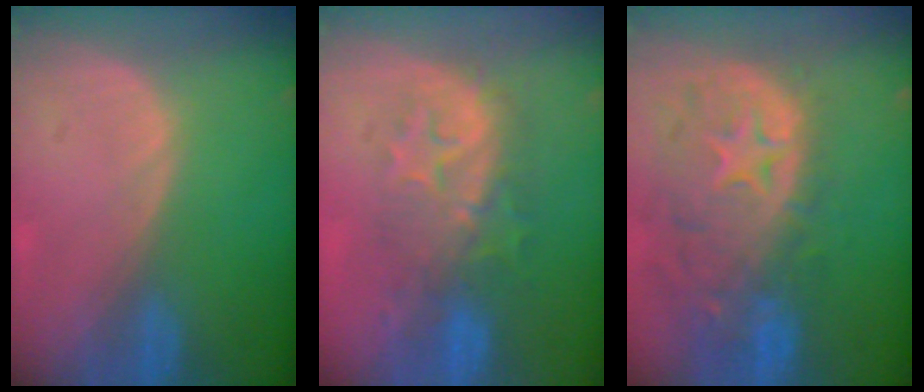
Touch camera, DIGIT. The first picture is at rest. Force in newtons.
{"total": 8.4, "press": 8.3, "slide": 1.4}
{"total": 13.3, "press": 11.1, "slide": 7.4}